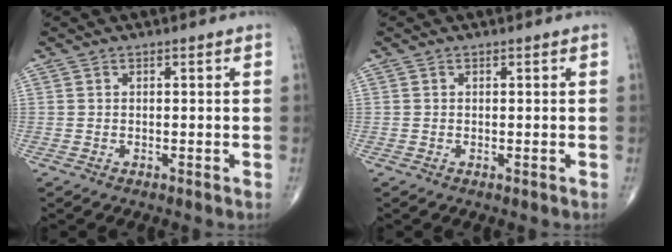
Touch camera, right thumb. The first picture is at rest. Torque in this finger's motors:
{"motor_torque": [-0.14, 0.21, -0.03, -0.15, 0.01]}